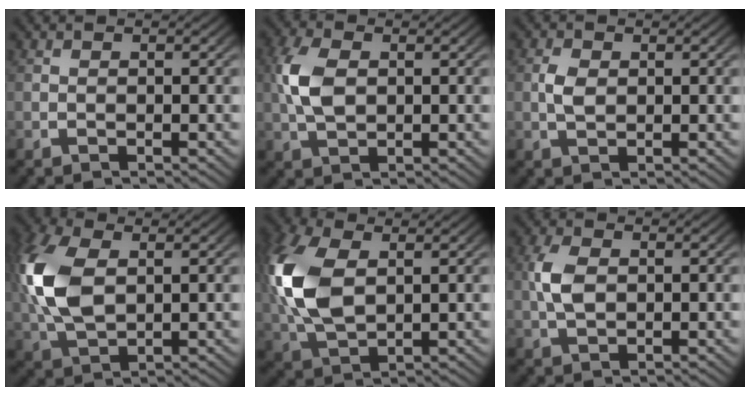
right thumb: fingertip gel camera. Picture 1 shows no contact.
{"total": 4.3, "force": [0.7, 2.7, 3.3], "torque": [-0.087, -0.004, 0.018]}
{"total": 1.8, "force": [0.3, 1.2, 1.3], "torque": [-0.031, -0.005, 0.008]}
{"total": 7.9, "force": [1.1, 5.1, 6.0], "torque": [-0.166, -0.018, 0.035]}
{"total": 8.7, "force": [1.1, 5.7, 6.5], "torque": [-0.185, -0.024, 0.039]}
{"total": 3.2, "force": [0.4, 2.0, 2.5], "torque": [-0.064, -0.002, 0.010]}